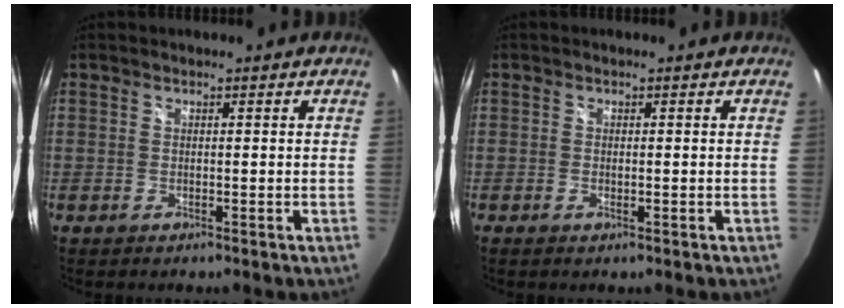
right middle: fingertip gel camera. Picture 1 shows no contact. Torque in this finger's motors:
{"motor_torque": [-0.04, 0.00, 0.02, -0.01]}